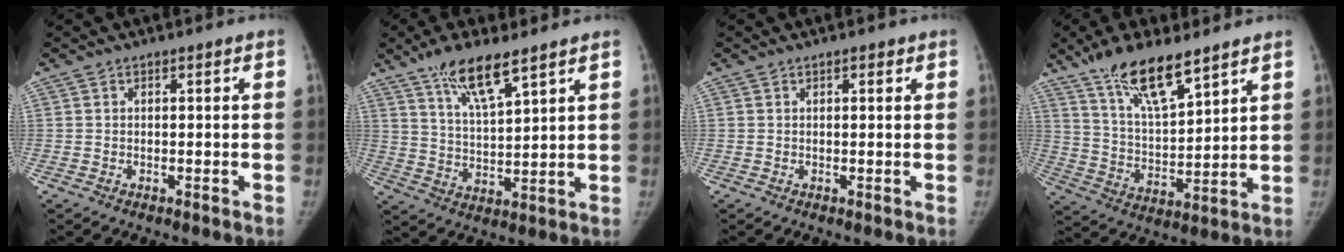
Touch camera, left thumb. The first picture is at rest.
{"total": 10.6, "force": [7.2, 2.6, 7.4], "torque": [-0.127, -0.035, 0.139]}
{"total": 1.4, "force": [0.8, 0.7, 0.9], "torque": [-0.007, -0.001, 0.008]}
{"total": 14.5, "force": [10.1, 4.3, 9.4], "torque": [-0.152, -0.052, 0.195]}